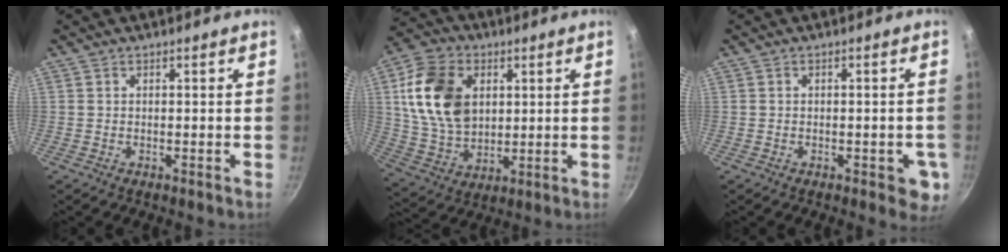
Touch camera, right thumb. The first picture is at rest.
{"total": 17.2, "force": [3.9, 12.3, 11.3], "torque": [-0.190, -0.008, 0.078]}
{"total": 5.2, "force": [-1.6, 2.5, 4.3], "torque": [-0.027, 0.007, -0.019]}